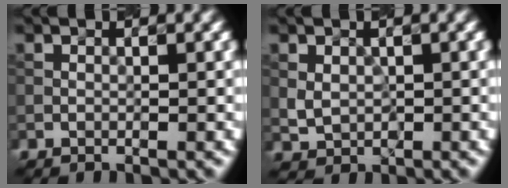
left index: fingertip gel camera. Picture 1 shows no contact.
{"total": 1.6, "force": [0.3, 1.3, 0.9], "torque": [-0.019, -0.002, 0.009]}